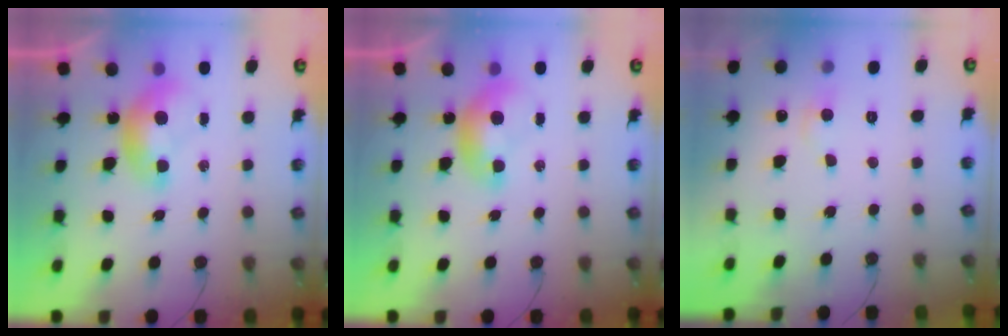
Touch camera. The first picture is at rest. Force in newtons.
{"total": 0.0}
{"total": 1.2, "press": 0.8, "slide": 0.8}